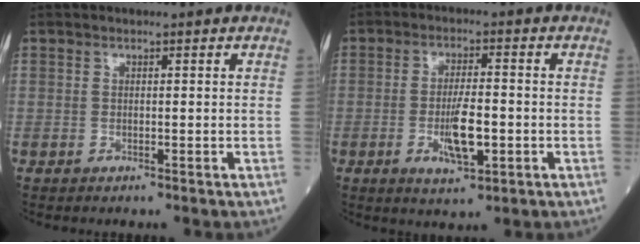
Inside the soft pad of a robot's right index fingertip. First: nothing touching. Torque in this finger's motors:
{"motor_torque": [0.30, -0.05, 0.16, 0.09]}